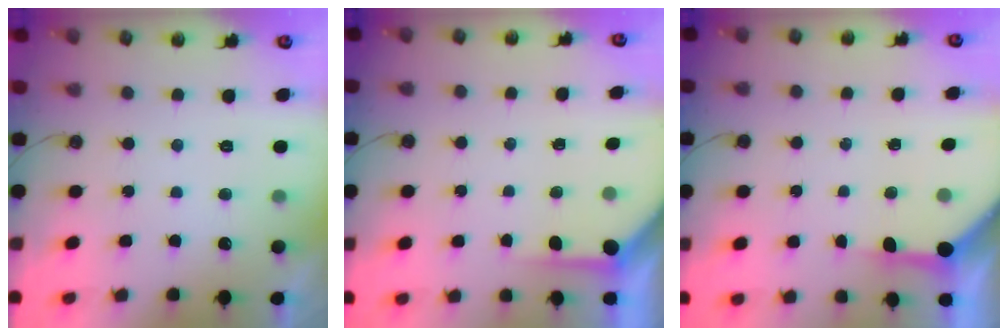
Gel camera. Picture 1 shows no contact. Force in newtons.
{"total": 3.9, "press": 3.9, "slide": 0.4}
{"total": 6.4, "press": 6.4, "slide": 0.6}